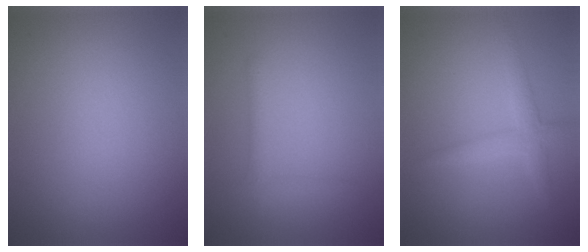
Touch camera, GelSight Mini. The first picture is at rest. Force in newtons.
{"total": 1.1, "press": 1.1, "slide": 0.1}
{"total": 2.2, "press": 2.2, "slide": 0.0}